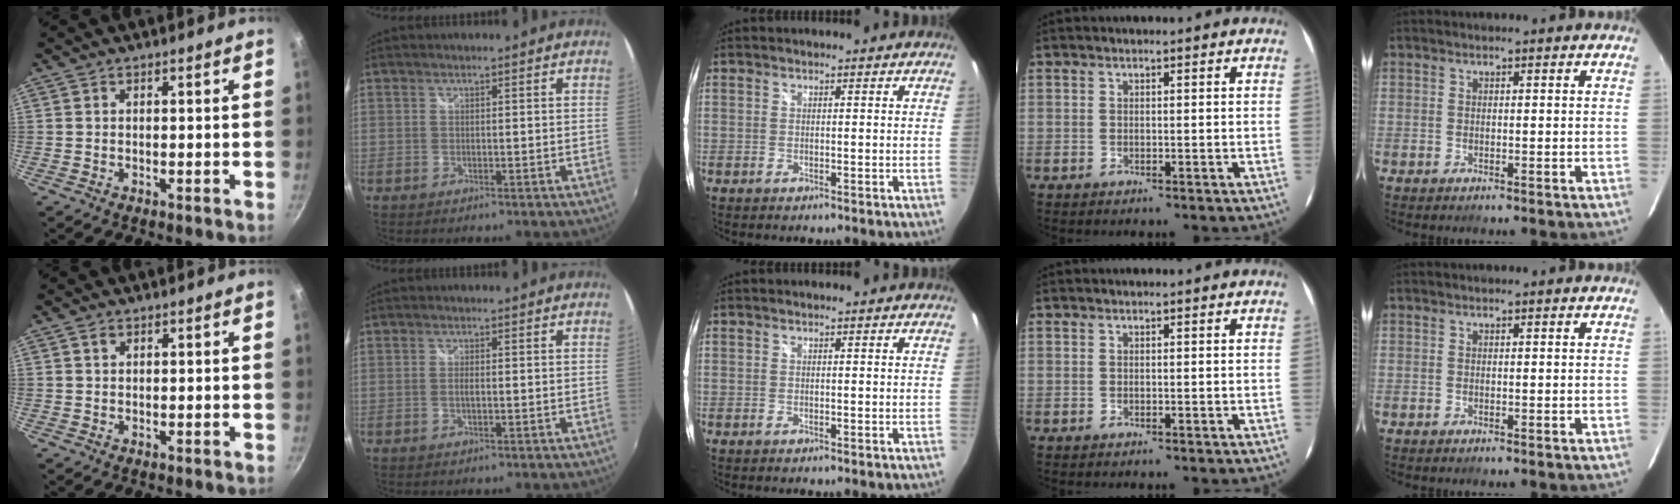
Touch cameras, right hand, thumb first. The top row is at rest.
{"thumb": {"total": 1.1, "force": [0.7, 0.7, 0.6], "torque": [-0.009, 0.000, 0.010]}, "index": {"total": 1.1, "force": [-0.2, 0.2, 1.1], "torque": [-0.023, 0.000, -0.005]}}